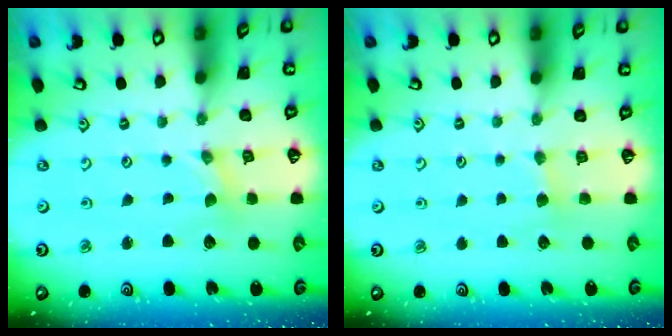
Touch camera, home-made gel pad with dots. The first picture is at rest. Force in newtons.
{"total": 2.7, "press": 2.6, "slide": 0.4}